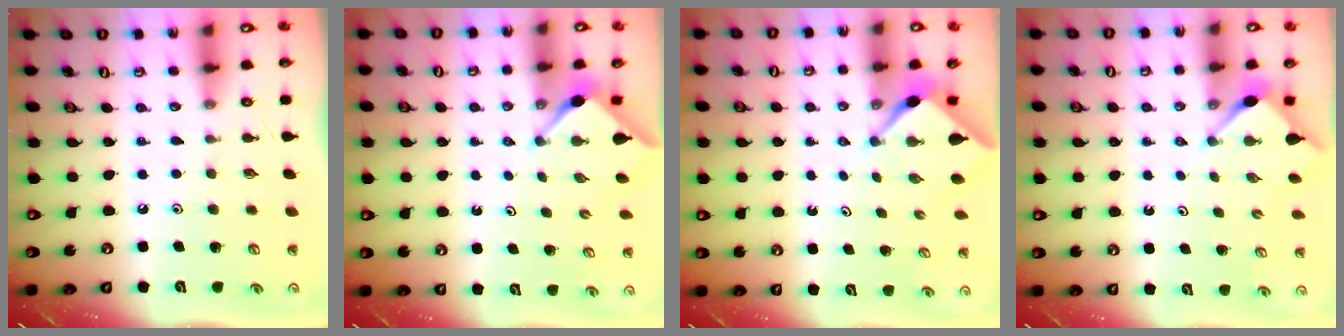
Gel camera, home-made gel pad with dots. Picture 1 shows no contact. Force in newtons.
{"total": 2.9, "press": 2.9, "slide": 0.3}
{"total": 2.2, "press": 2.2, "slide": 0.3}
{"total": 2.8, "press": 2.8, "slide": 0.3}